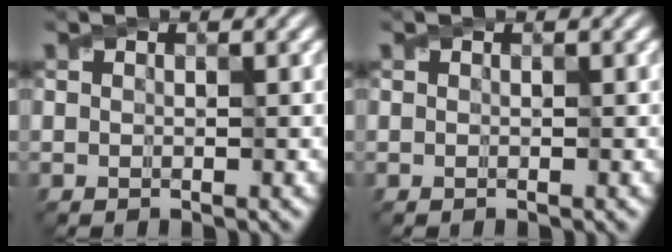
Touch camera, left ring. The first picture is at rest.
{"total": 0.0}